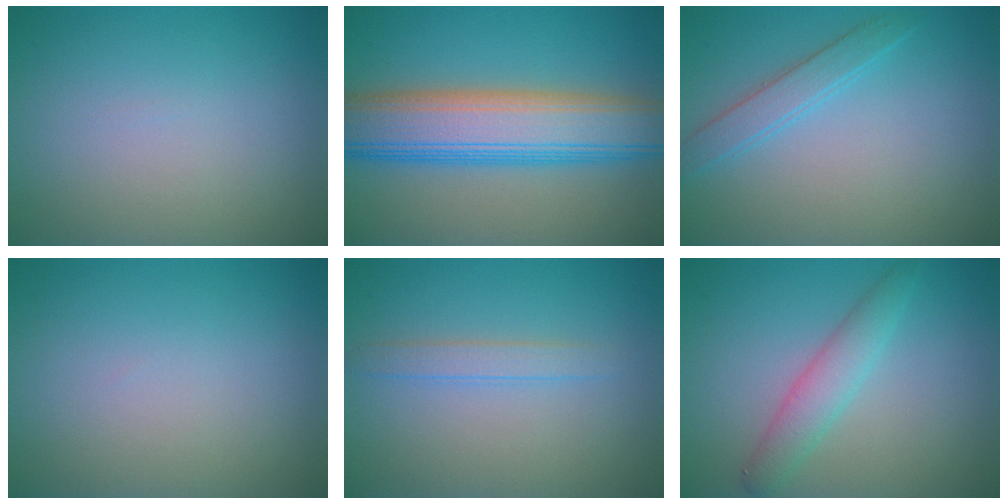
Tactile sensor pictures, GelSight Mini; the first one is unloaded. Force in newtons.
{"total": 9.9, "press": 9.9, "slide": 0.4}
{"total": 2.2, "press": 2.1, "slide": 0.2}
{"total": 0.0}
{"total": 1.8, "press": 1.8, "slide": 0.0}
{"total": 2.8, "press": 2.8, "slide": 0.1}